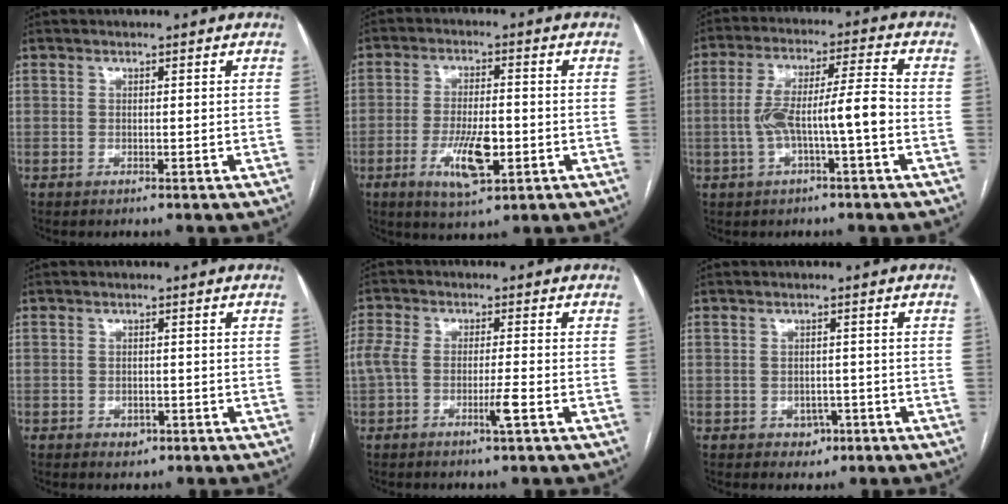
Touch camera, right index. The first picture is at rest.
{"total": 8.1, "force": [-2.8, 2.3, 7.2], "torque": [-0.138, -0.007, -0.042]}
{"total": 9.4, "force": [-2.2, 0.5, 9.2], "torque": [-0.177, 0.027, -0.037]}
{"total": 1.7, "force": [-0.9, 1.2, 0.8], "torque": [-0.009, 0.004, -0.007]}
{"total": 5.5, "force": [-2.0, 0.8, 5.0], "torque": [-0.122, 0.012, -0.038]}
{"total": 2.6, "force": [-1.3, 2.1, 1.0], "torque": [-0.004, 0.007, -0.011]}